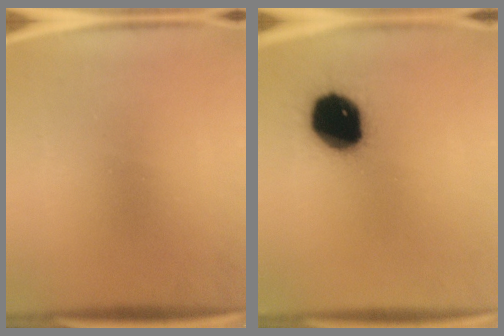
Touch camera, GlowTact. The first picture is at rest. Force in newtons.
{"total": 17.6}